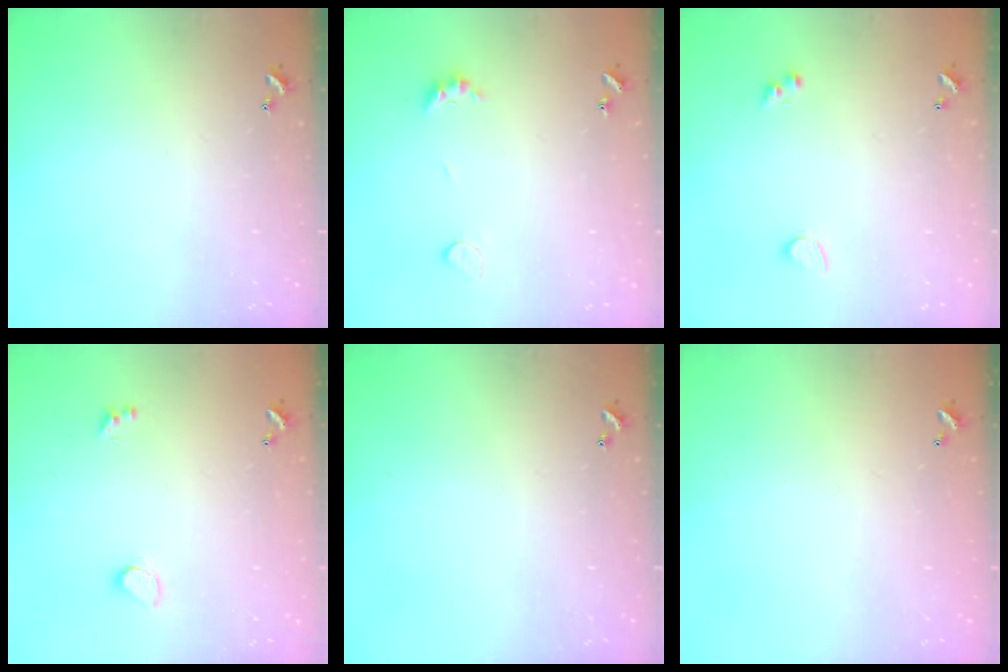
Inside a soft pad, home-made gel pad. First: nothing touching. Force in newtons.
{"total": 3.9, "press": 3.9, "slide": 0.6}
{"total": 2.8, "press": 2.6, "slide": 1.2}
{"total": 0.6, "press": 0.5, "slide": 0.4}
{"total": 0.0}
{"total": 2.9, "press": 2.9, "slide": 0.1}